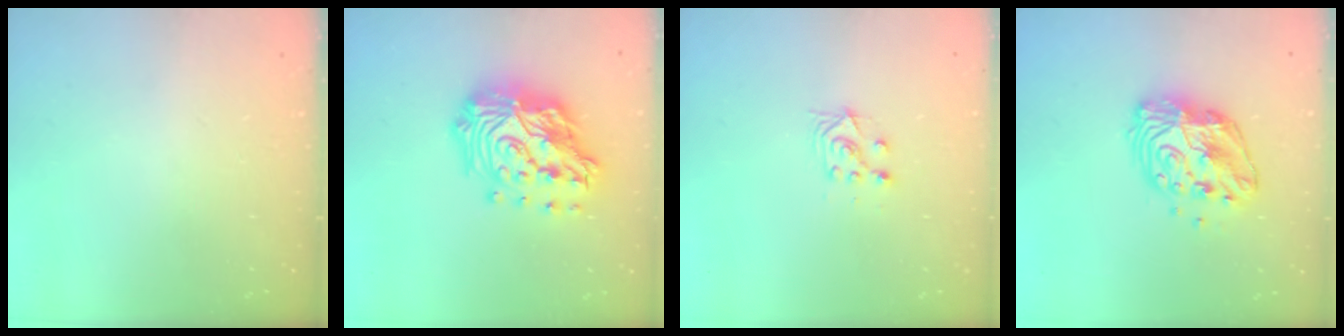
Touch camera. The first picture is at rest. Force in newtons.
{"total": 23.4, "press": 23.3, "slide": 2.1}
{"total": 4.9, "press": 4.8, "slide": 1.0}
{"total": 12.3, "press": 12.3, "slide": 1.0}